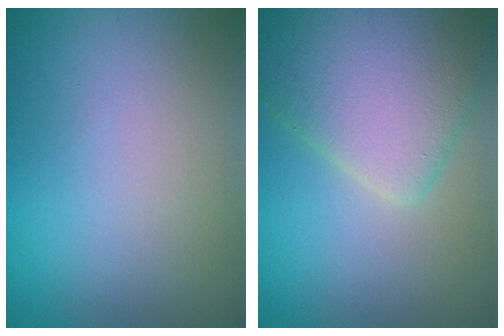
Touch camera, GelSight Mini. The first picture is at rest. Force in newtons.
{"total": 7.1, "press": 7.1, "slide": 0.3}